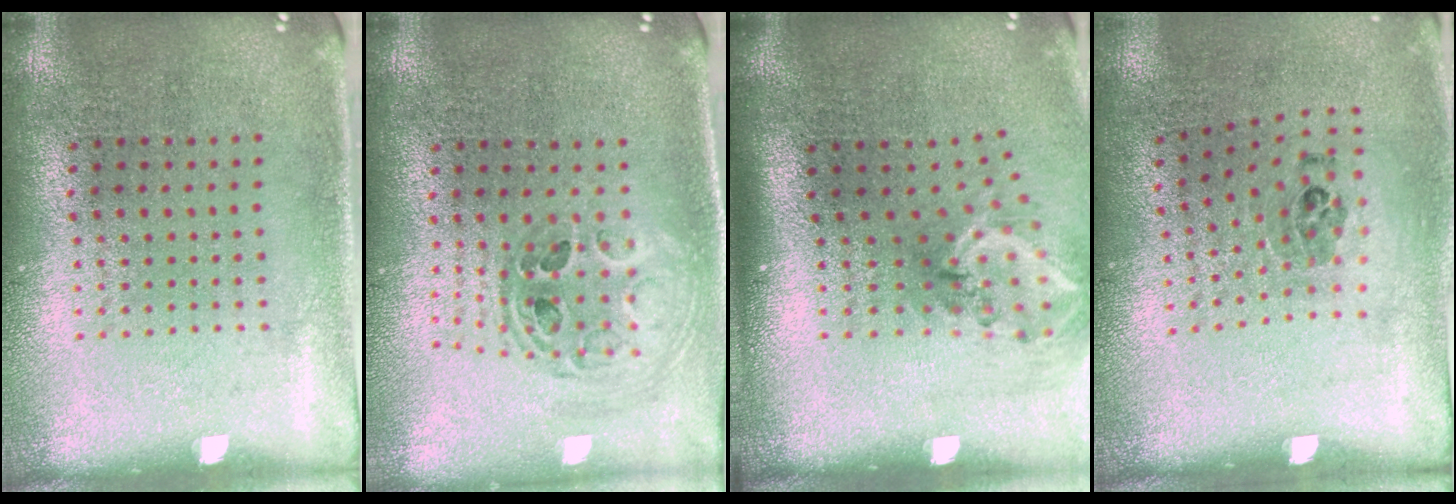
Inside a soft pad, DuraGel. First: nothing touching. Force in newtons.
{"total": 1.0, "press": 1.0, "slide": 0.2}
{"total": 2.1, "press": 1.3, "slide": 1.6}
{"total": 1.1, "press": 0.7, "slide": 0.8}